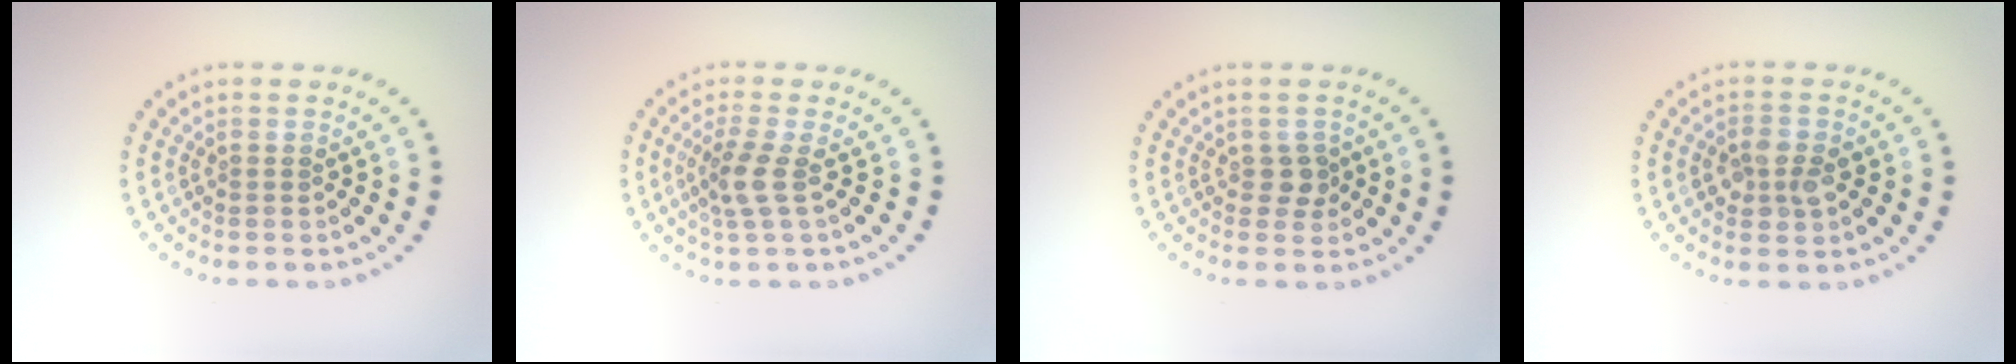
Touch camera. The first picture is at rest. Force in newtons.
{"total": 2.4, "press": 1.8, "slide": 1.6}
{"total": 1.5, "press": 1.3, "slide": 0.7}
{"total": 2.5, "press": 2.5, "slide": 0.5}